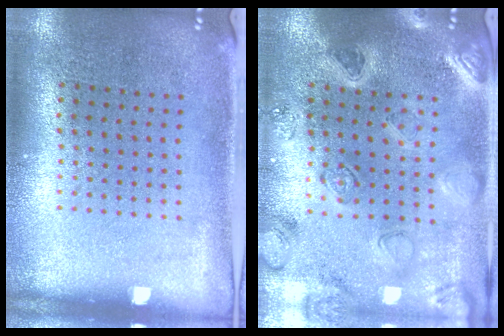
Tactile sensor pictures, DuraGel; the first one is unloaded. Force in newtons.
{"total": 2.2, "press": 2.2, "slide": 0.2}